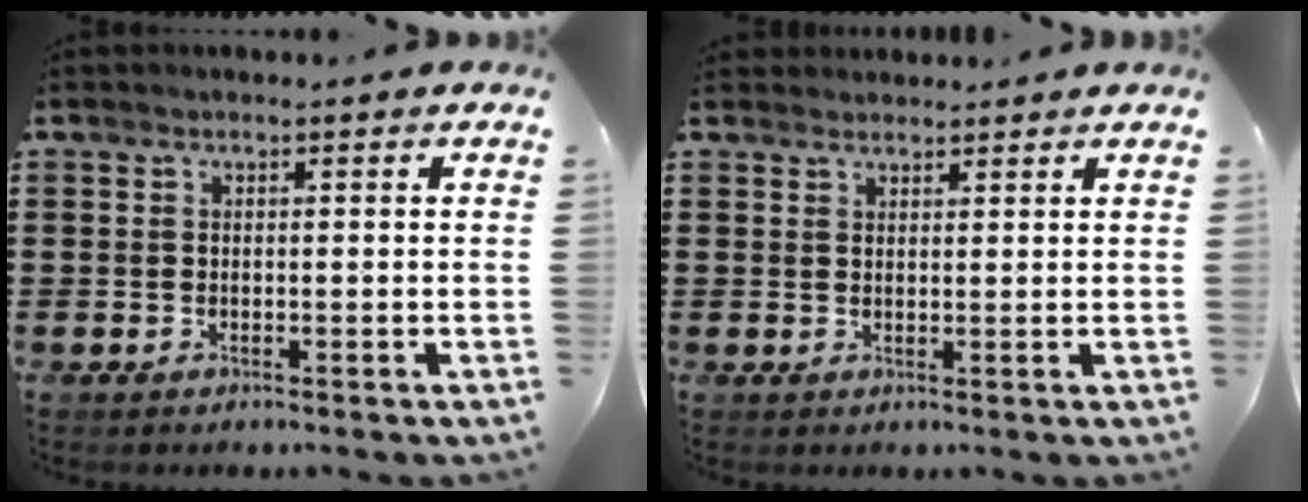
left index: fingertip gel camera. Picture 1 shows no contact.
{"total": 1.7, "force": [1.7, 0.4, 0.0], "torque": [-0.003, 0.002, 0.034]}